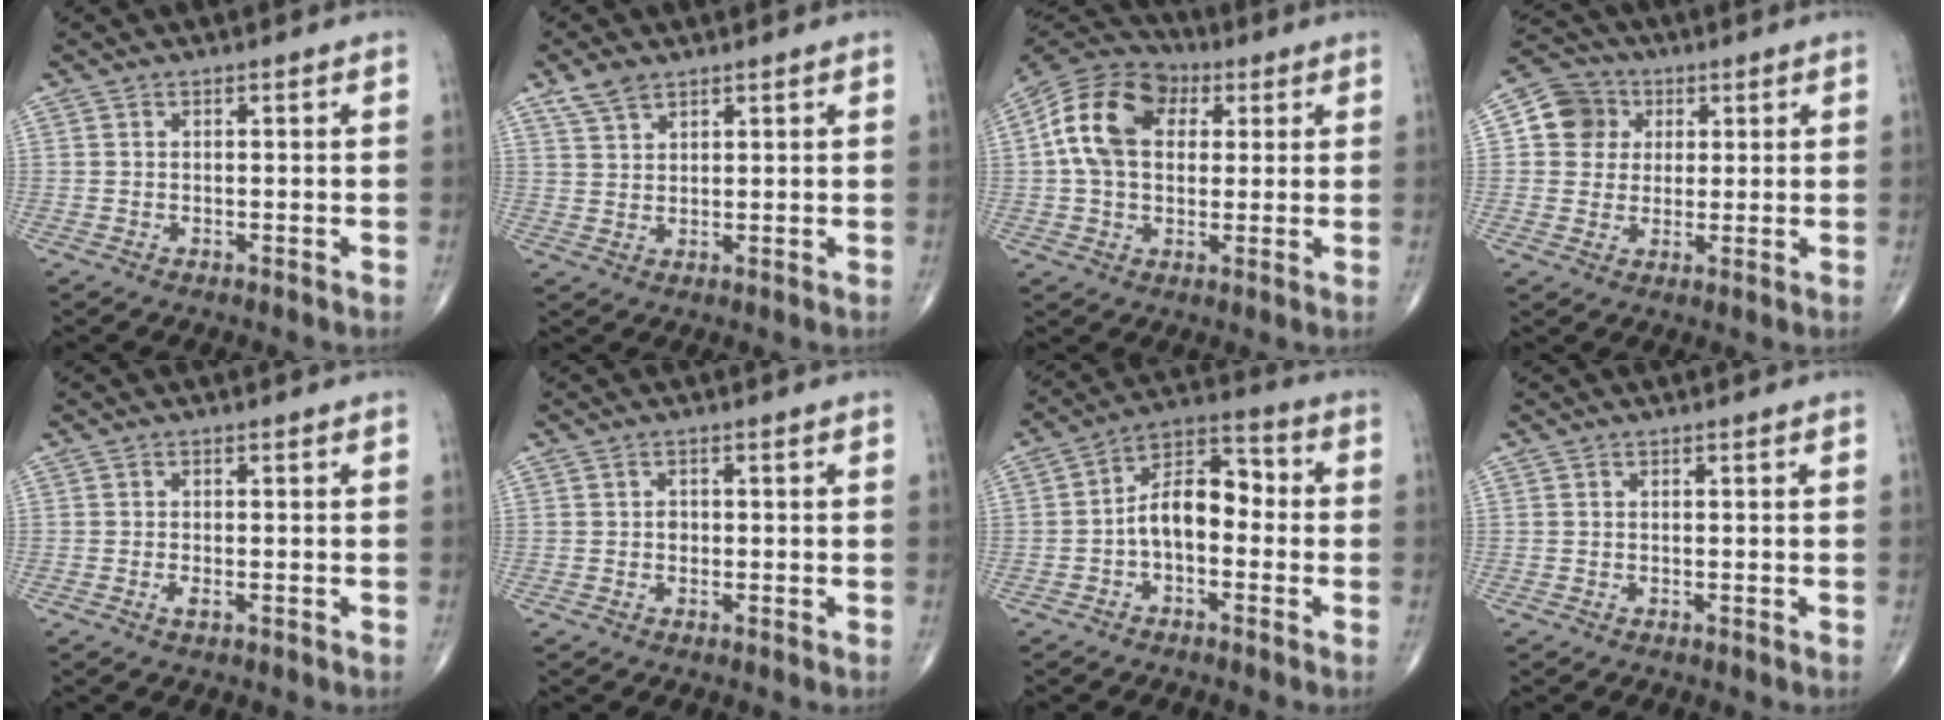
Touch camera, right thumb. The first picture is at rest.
{"total": 4.1, "force": [2.9, 2.1, 2.0], "torque": [-0.033, -0.007, 0.062]}
{"total": 15.0, "force": [3.1, 10.4, 10.3], "torque": [-0.178, 0.019, 0.045]}
{"total": 8.1, "force": [1.9, 7.6, 2.2], "torque": [-0.012, 0.003, 0.024]}
{"total": 1.3, "force": [-0.5, 0.4, 1.1], "torque": [-0.022, -0.002, -0.010]}
{"total": 1.2, "force": [0.0, 1.0, 0.6], "torque": [-0.007, 0.002, -0.001]}
{"total": 10.2, "force": [-1.4, 6.1, 8.1], "torque": [-0.112, 0.042, -0.038]}
{"total": 0.0}